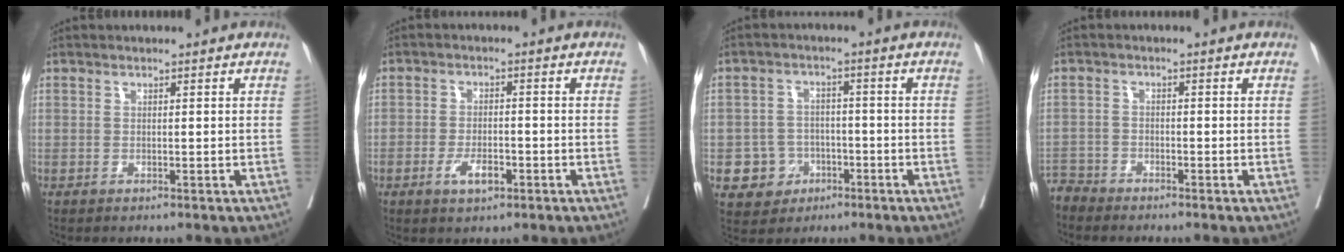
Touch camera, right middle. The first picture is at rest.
{"total": 4.0, "force": [-2.0, 1.6, 3.1], "torque": [-0.056, 0.001, -0.030]}
{"total": 5.9, "force": [-2.4, 5.3, 1.1], "torque": [-0.019, 0.010, -0.032]}
{"total": 2.9, "force": [-2.7, 0.4, -1.0], "torque": [0.025, -0.008, -0.055]}